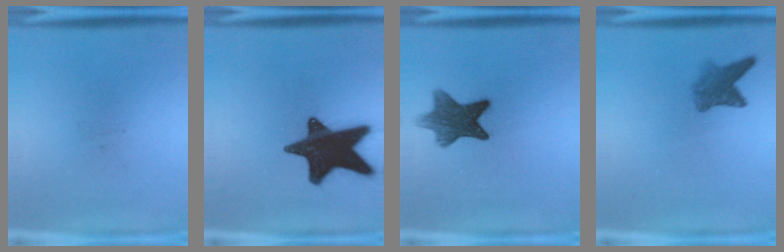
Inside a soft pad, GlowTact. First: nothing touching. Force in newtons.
{"total": 18.8}
{"total": 9.3}
{"total": 3.8}